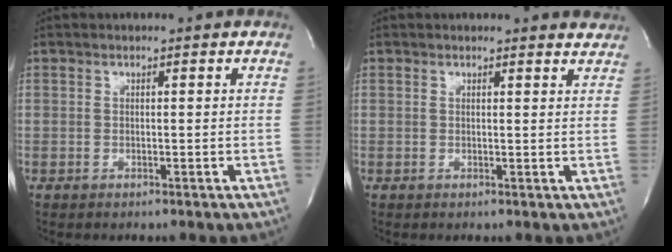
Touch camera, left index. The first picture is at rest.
{"total": 4.4, "force": [4.3, 0.6, 0.5], "torque": [-0.005, -0.013, 0.026]}